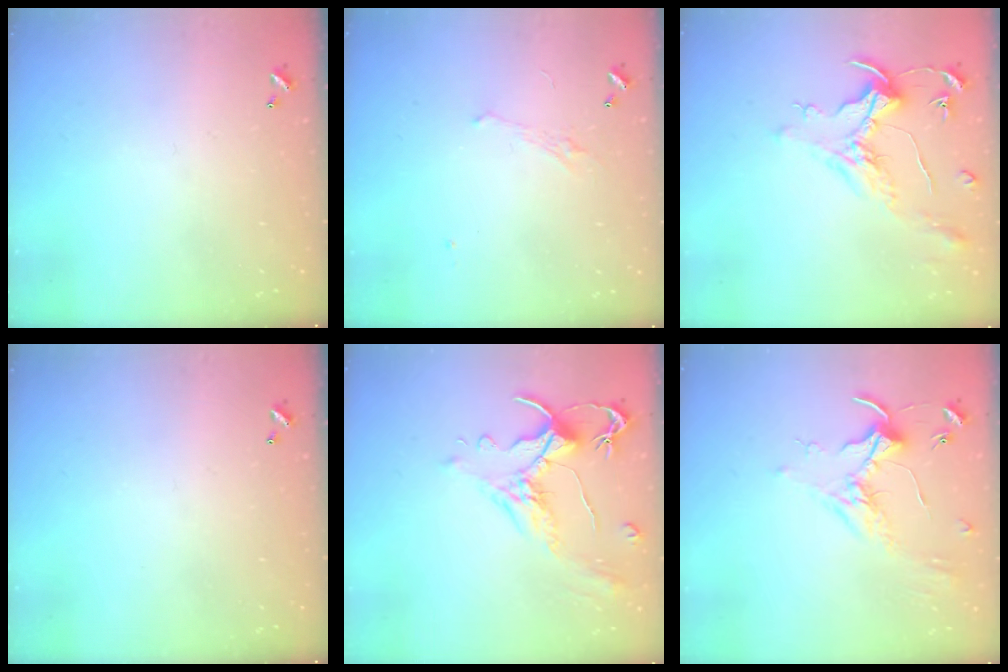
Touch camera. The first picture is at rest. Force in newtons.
{"total": 1.6, "press": 1.4, "slide": 0.8}
{"total": 1.6, "press": 1.4, "slide": 0.7}
{"total": 0.0}
{"total": 1.6, "press": 1.0, "slide": 1.2}
{"total": 1.8, "press": 1.8, "slide": 0.4}